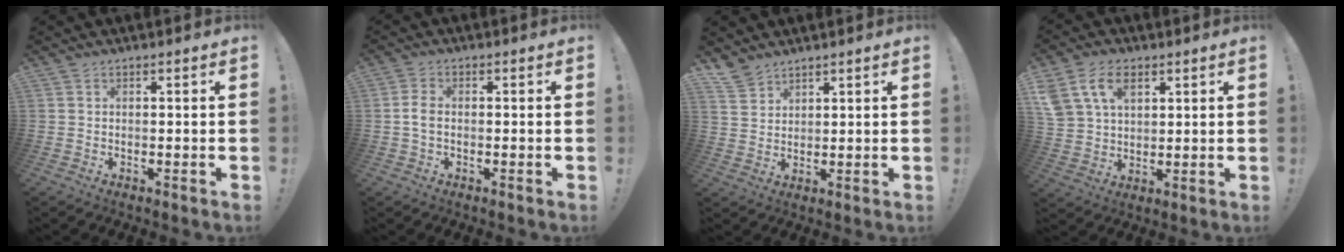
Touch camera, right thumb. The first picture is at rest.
{"total": 3.3, "force": [-0.5, 2.0, 2.6], "torque": [-0.057, 0.011, -0.008]}
{"total": 5.4, "force": [4.6, 2.7, 1.0], "torque": [-0.018, -0.033, 0.088]}
{"total": 12.1, "force": [5.6, 8.2, 7.0], "torque": [-0.124, -0.013, 0.111]}